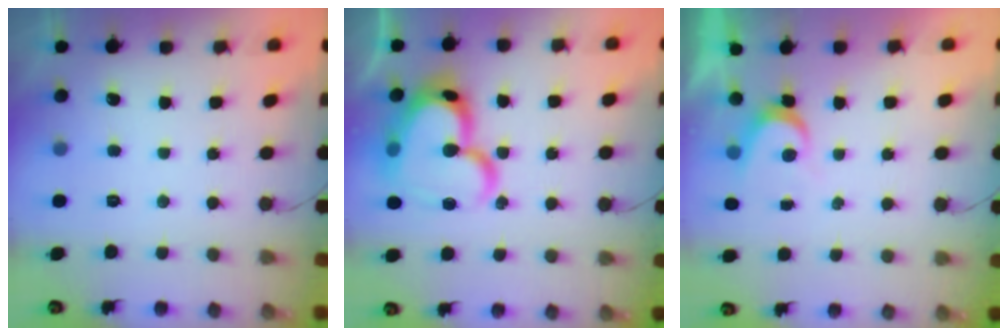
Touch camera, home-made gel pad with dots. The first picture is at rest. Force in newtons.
{"total": 24.5, "press": 24.4, "slide": 2.8}
{"total": 3.8, "press": 3.8, "slide": 0.3}